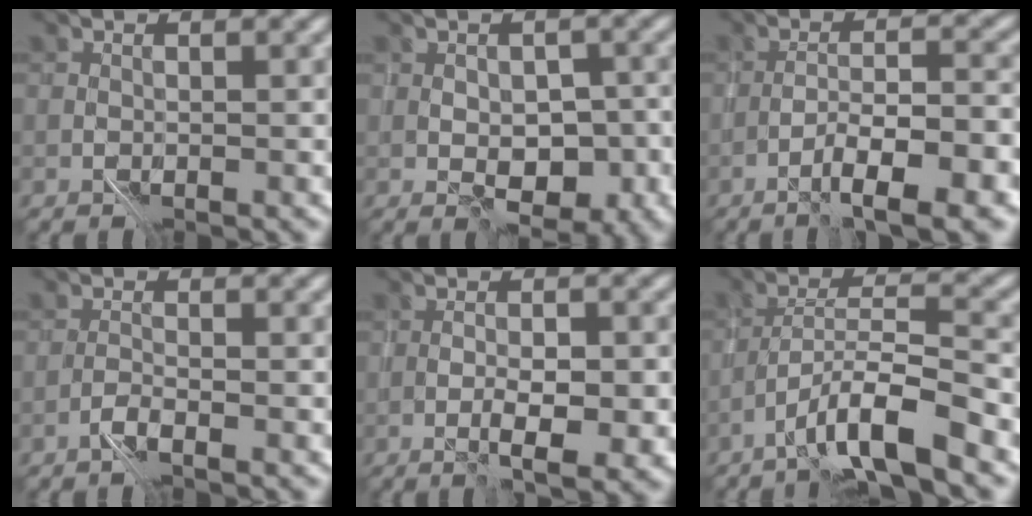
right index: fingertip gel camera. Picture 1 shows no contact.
{"total": 4.2, "force": [-0.8, 2.5, 3.3], "torque": [-0.040, -0.002, -0.009]}
{"total": 4.9, "force": [-2.7, 0.5, 4.1], "torque": [-0.057, 0.015, -0.043]}
{"total": 1.0, "force": [-0.9, -0.2, 0.4], "torque": [-0.011, 0.005, -0.024]}
{"total": 2.6, "force": [-0.4, 0.6, 2.5], "torque": [-0.039, -0.001, -0.004]}
{"total": 5.4, "force": [-3.8, 0.2, 3.9], "torque": [-0.061, 0.015, -0.071]}